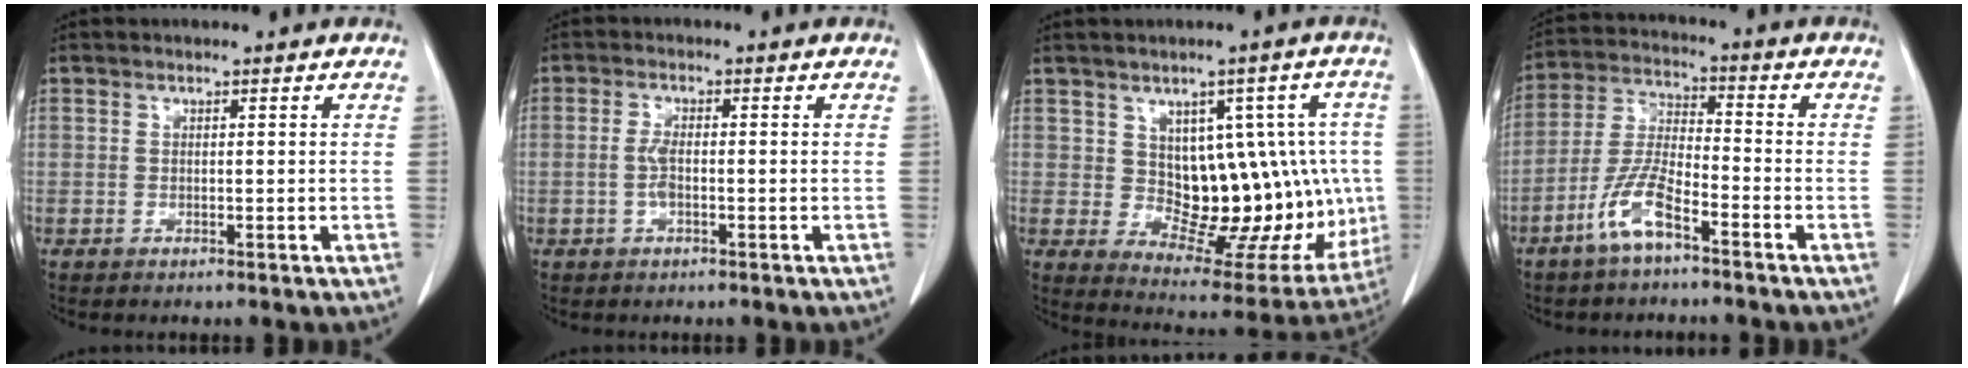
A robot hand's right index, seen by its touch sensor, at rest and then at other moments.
{"total": 2.5, "force": [-0.5, 0.8, 2.3], "torque": [-0.054, 0.001, -0.010]}
{"total": 15.8, "force": [0.7, 8.7, 13.1], "torque": [-0.147, 0.022, 0.036]}
{"total": 8.2, "force": [-4.9, 1.8, 6.4], "torque": [-0.140, -0.001, -0.098]}